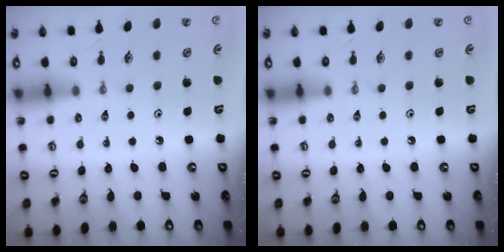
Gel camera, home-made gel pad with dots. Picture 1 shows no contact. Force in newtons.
{"total": 0.0}